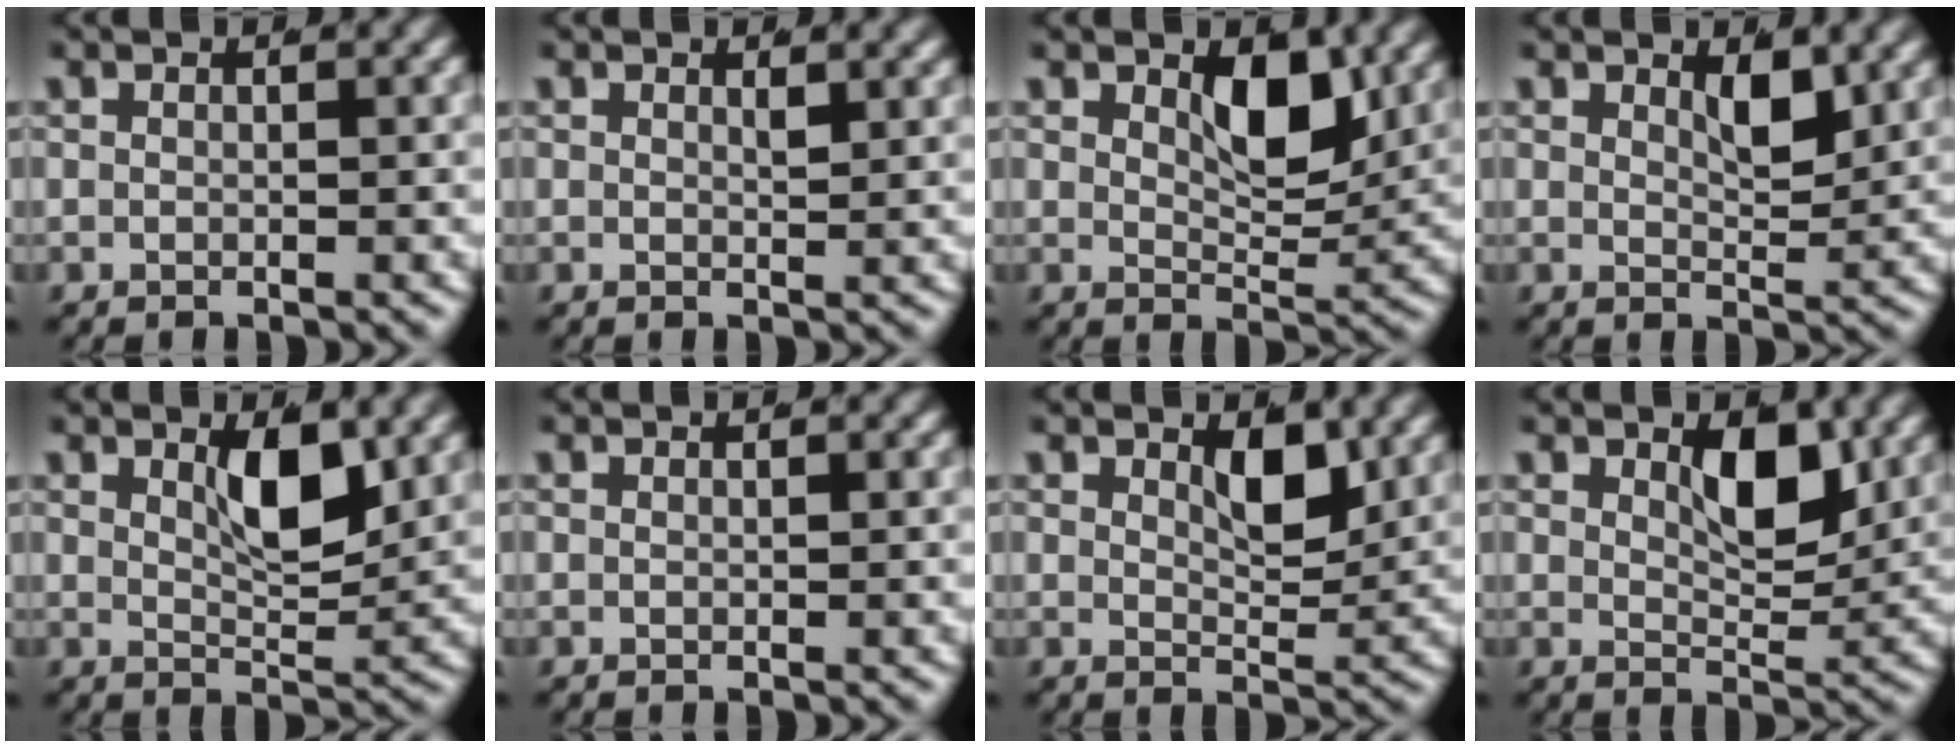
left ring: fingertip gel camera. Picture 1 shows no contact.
{"total": 0.8, "force": [0.7, -0.2, 0.4], "torque": [-0.004, -0.009, 0.015]}
{"total": 4.5, "force": [2.6, 1.9, 3.2], "torque": [-0.051, -0.024, 0.053]}
{"total": 2.4, "force": [1.8, 0.5, 1.5], "torque": [-0.022, -0.021, 0.039]}
{"total": 3.6, "force": [1.8, 0.8, 3.0], "torque": [-0.045, -0.020, 0.042]}
{"total": 0.0}
{"total": 3.0, "force": [2.0, 1.0, 2.0], "torque": [-0.030, -0.022, 0.043]}
{"total": 4.0, "force": [2.2, 1.6, 2.9], "torque": [-0.045, -0.024, 0.048]}